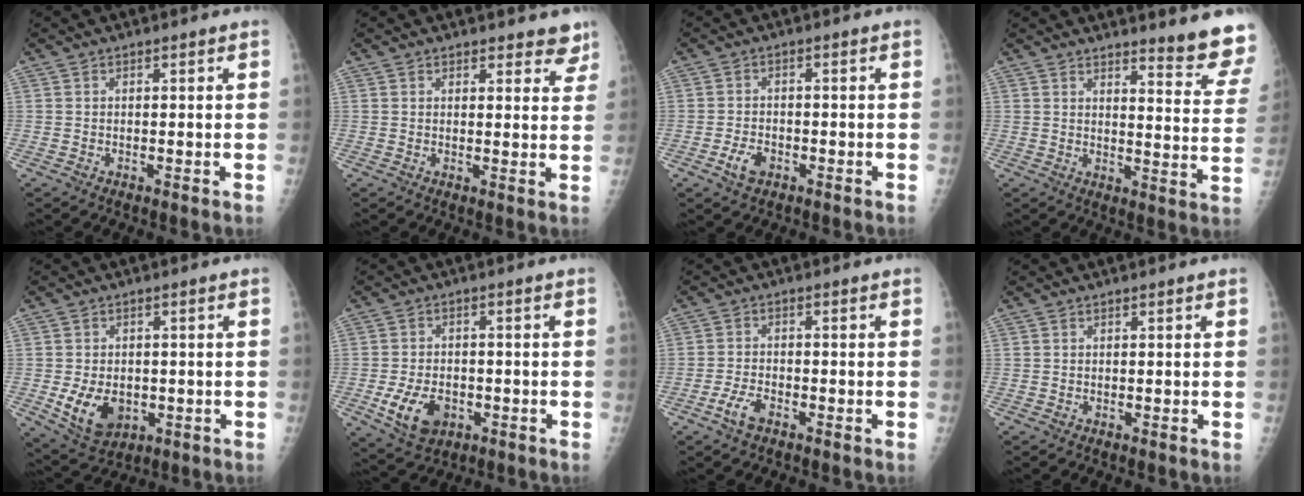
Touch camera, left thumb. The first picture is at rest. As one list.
[{"total": 4.9, "force": [4.3, 2.1, 1.0], "torque": [0.026, -0.025, 0.038]}, {"total": 3.7, "force": [-1.8, 2.4, 2.2], "torque": [-0.038, 0.008, -0.031]}, {"total": 11.5, "force": [10.6, 0.4, 4.4], "torque": [-0.033, -0.116, 0.114]}, {"total": 8.5, "force": [-1.7, 6.2, 5.6], "torque": [-0.079, -0.004, -0.011]}, {"total": 8.4, "force": [-2.8, 5.7, 5.5], "torque": [-0.090, 0.006, -0.040]}, {"total": 3.7, "force": [-2.2, 1.8, 2.4], "torque": [-0.050, 0.010, -0.042]}, {"total": 0.0}]